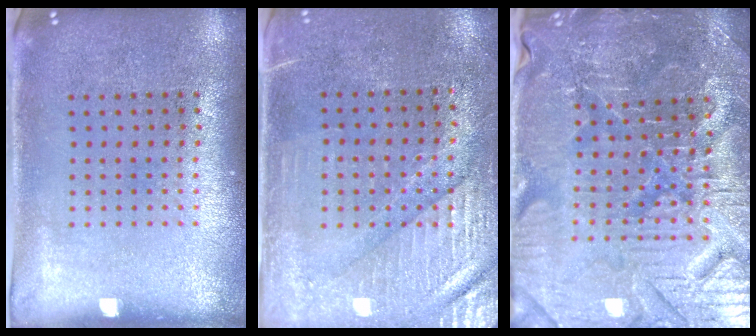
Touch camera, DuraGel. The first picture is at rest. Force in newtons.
{"total": 3.4, "press": 3.0, "slide": 1.7}
{"total": 4.5, "press": 4.4, "slide": 1.0}